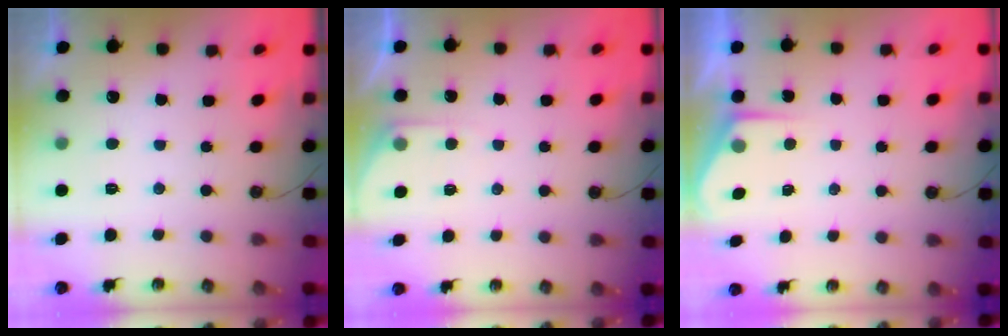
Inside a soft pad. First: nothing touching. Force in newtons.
{"total": 3.1, "press": 3.0, "slide": 0.5}
{"total": 2.7, "press": 2.7, "slide": 0.4}